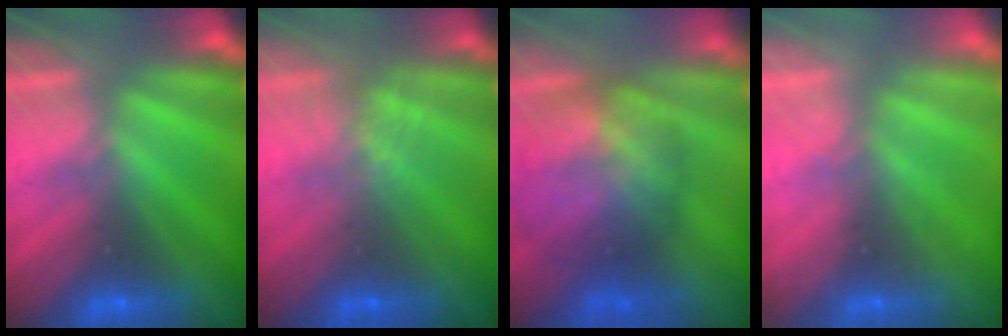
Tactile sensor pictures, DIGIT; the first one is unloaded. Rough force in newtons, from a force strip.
{"total": 1.6}
{"total": 5.7}
{"total": 2.0}